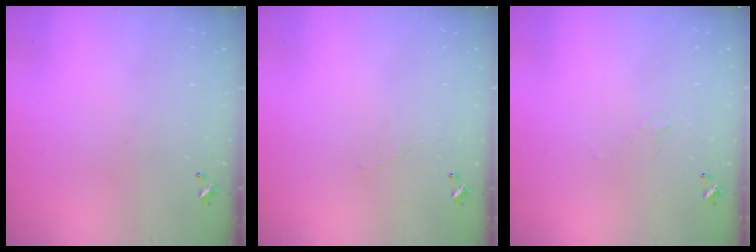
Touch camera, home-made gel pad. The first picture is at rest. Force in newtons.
{"total": 2.8, "press": 2.8, "slide": 0.5}
{"total": 0.5, "press": 0.0, "slide": 0.5}